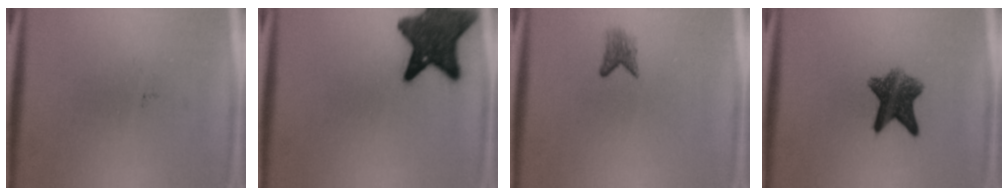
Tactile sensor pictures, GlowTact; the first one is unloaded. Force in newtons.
{"total": 12.4}
{"total": 1.8}
{"total": 7.7}